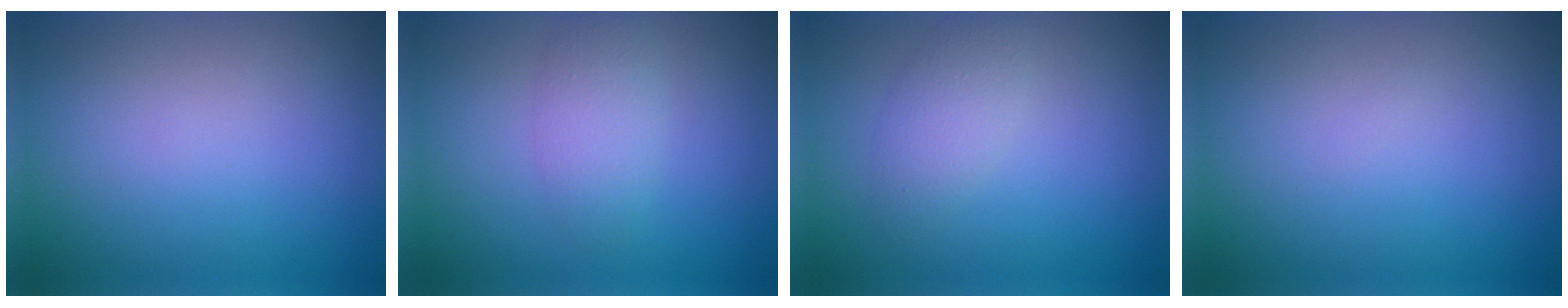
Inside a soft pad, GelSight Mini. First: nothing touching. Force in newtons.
{"total": 2.4, "press": 2.4, "slide": 0.1}
{"total": 2.2, "press": 2.2, "slide": 0.1}
{"total": 0.0}